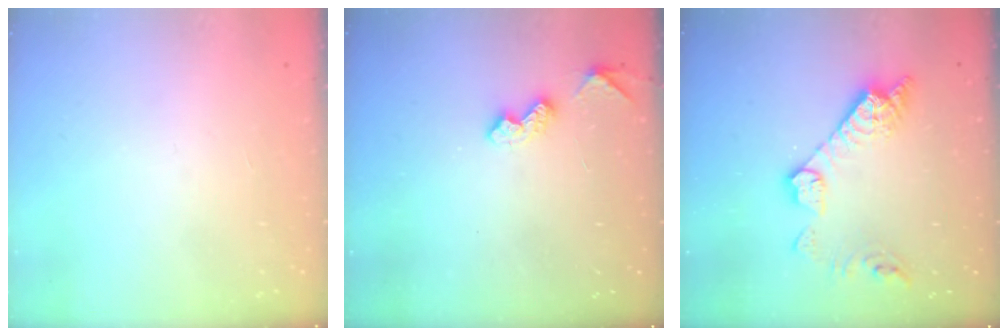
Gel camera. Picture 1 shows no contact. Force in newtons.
{"total": 4.5, "press": 4.5, "slide": 0.7}
{"total": 13.3, "press": 13.3, "slide": 1.0}